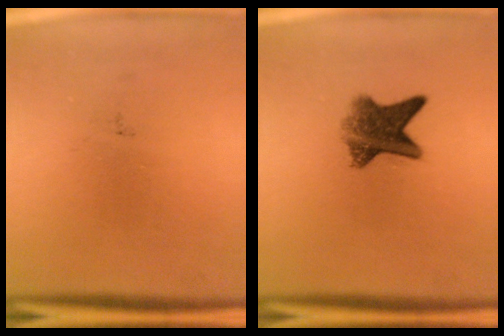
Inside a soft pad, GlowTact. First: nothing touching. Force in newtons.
{"total": 6.5}